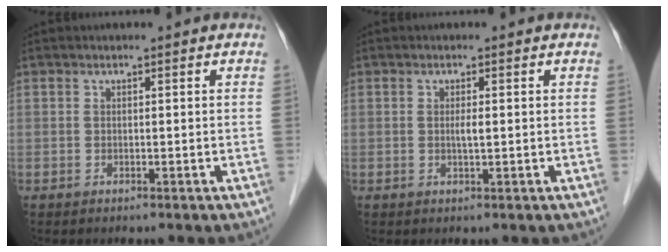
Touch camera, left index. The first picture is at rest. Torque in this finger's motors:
{"motor_torque": [0.18, 0.10, 0.05, 0.01]}